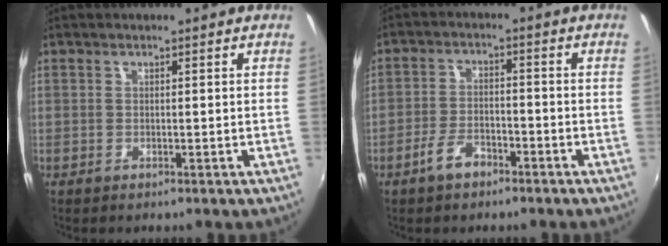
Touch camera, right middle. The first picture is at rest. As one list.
[{"total": 5.1, "force": [-3.5, 2.2, 2.9], "torque": [-0.066, 0.002, -0.061]}]